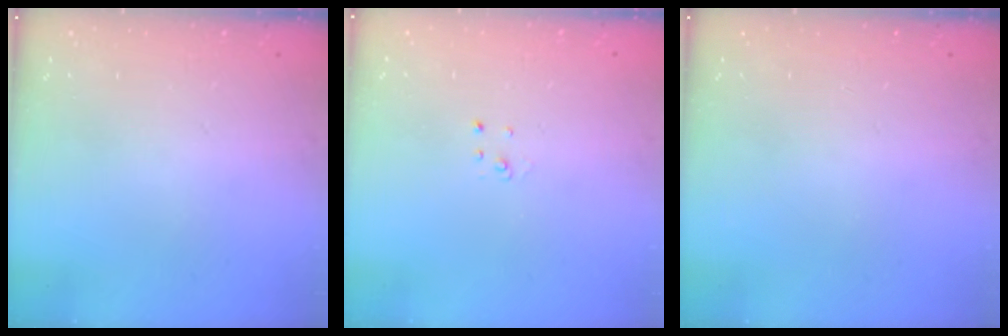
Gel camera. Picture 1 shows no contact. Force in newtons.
{"total": 2.0, "press": 2.0, "slide": 0.2}
{"total": 0.0}